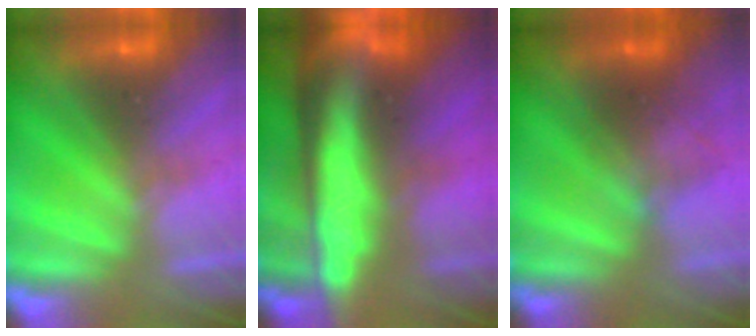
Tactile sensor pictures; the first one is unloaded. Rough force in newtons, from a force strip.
{"total": 8.8}
{"total": 2.0}